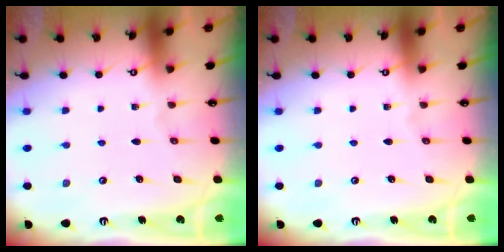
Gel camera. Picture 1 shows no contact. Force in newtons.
{"total": 0.0}